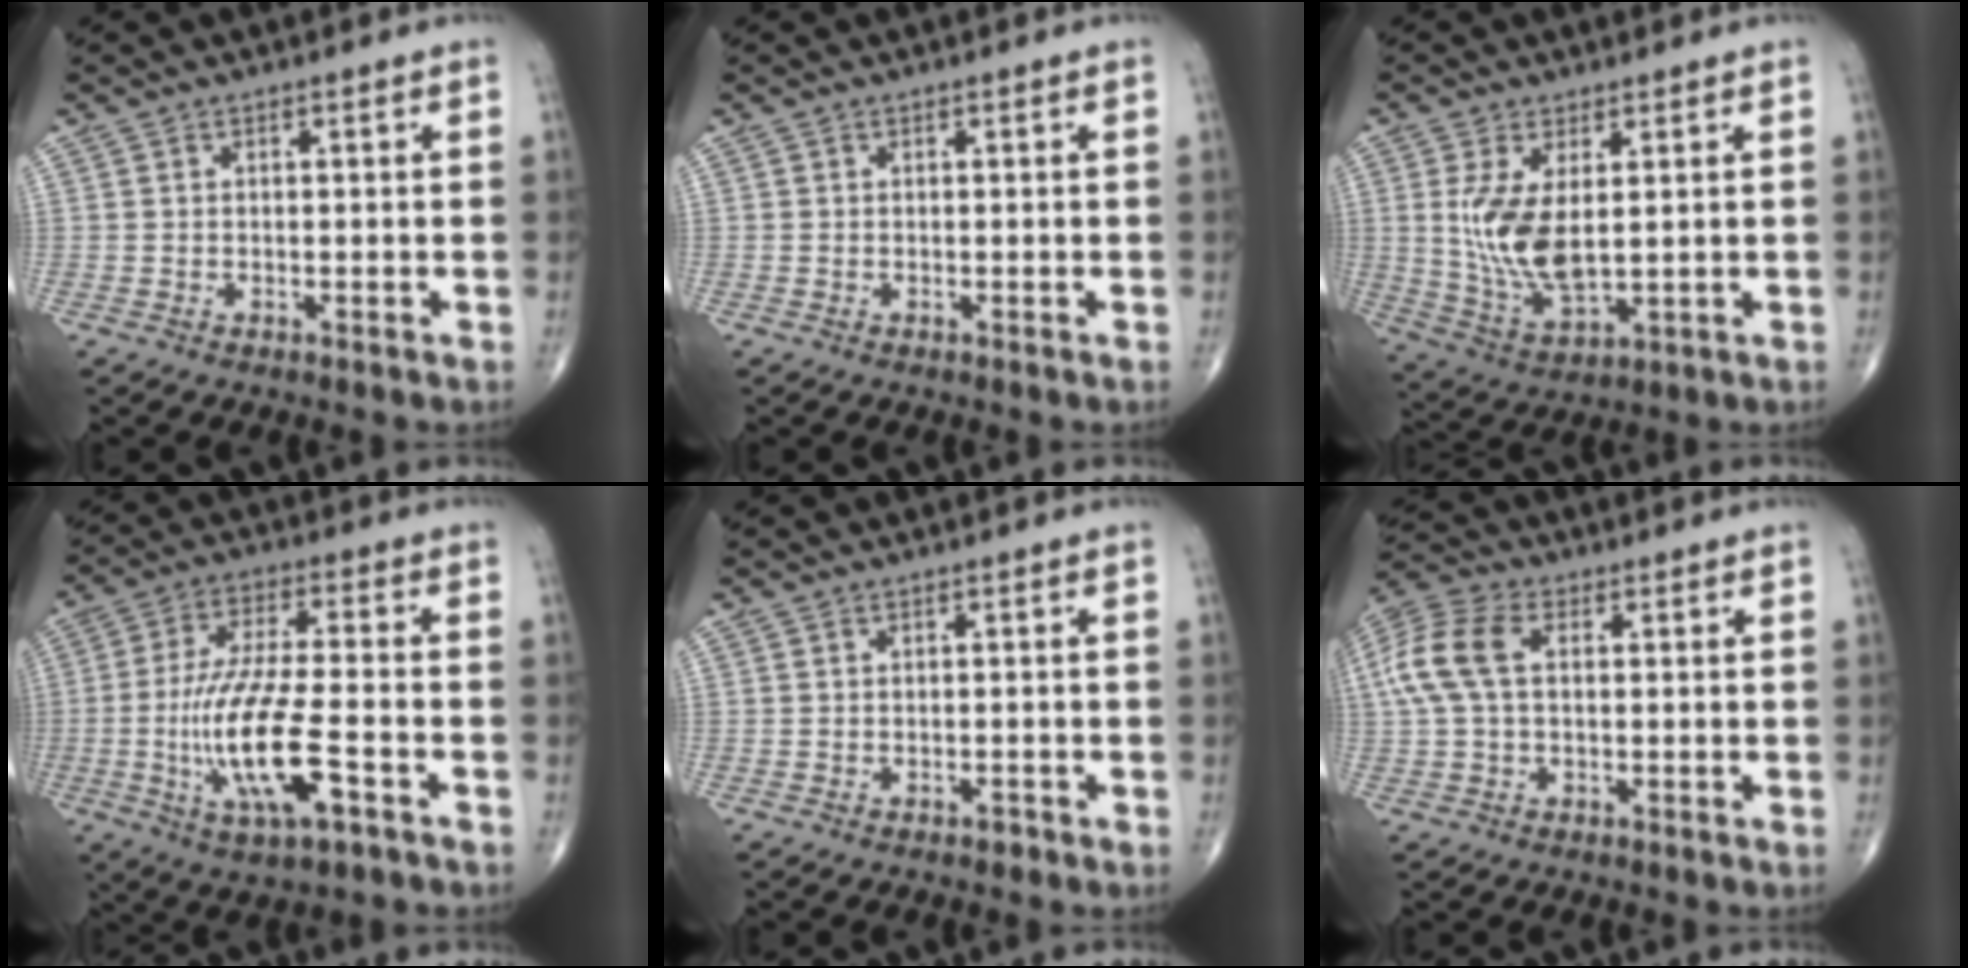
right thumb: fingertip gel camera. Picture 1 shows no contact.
{"total": 0.0}
{"total": 10.6, "force": [1.5, 4.9, 9.2], "torque": [-0.185, -0.019, 0.044]}
{"total": 15.4, "force": [-4.5, 4.2, 14.1], "torque": [-0.292, 0.013, -0.077]}
{"total": 0.8, "force": [-0.5, 0.4, 0.4], "torque": [-0.003, 0.000, -0.009]}
{"total": 10.4, "force": [1.7, 6.3, 8.1], "torque": [-0.191, 0.028, 0.032]}